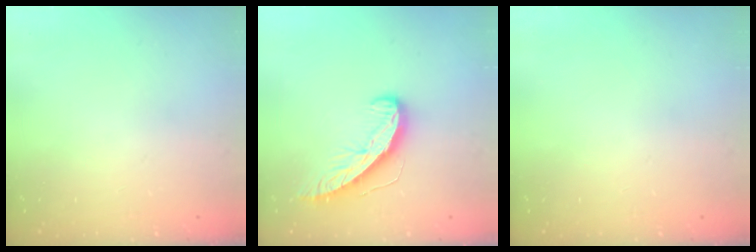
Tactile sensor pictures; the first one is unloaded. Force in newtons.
{"total": 9.7, "press": 9.7, "slide": 0.3}
{"total": 0.0}